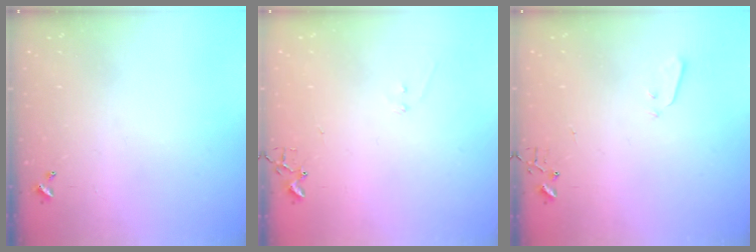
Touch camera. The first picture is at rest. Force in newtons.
{"total": 6.1, "press": 6.1, "slide": 0.5}
{"total": 2.1, "press": 2.1, "slide": 0.3}